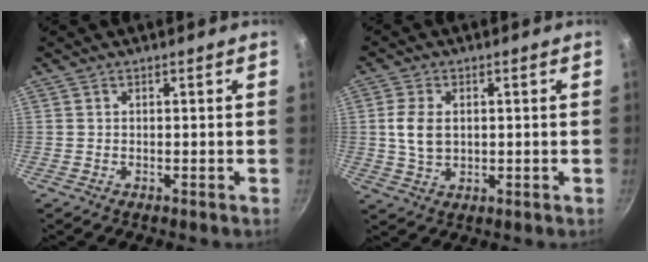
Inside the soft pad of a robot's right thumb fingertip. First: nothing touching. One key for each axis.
{"total": 6.1, "fx": 0.7, "fy": 4.1, "fz": 4.5, "tx": -0.087, "ty": 0.003, "tz": 0.016}